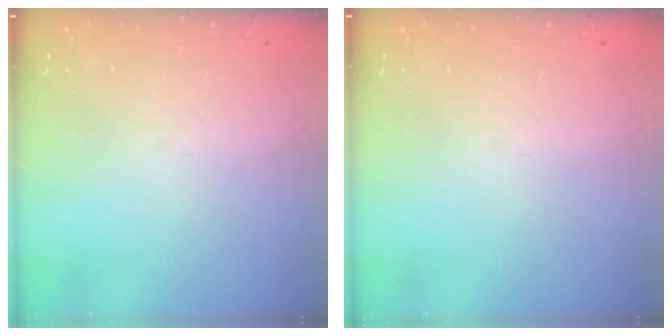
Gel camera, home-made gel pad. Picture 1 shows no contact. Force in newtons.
{"total": 0.0}